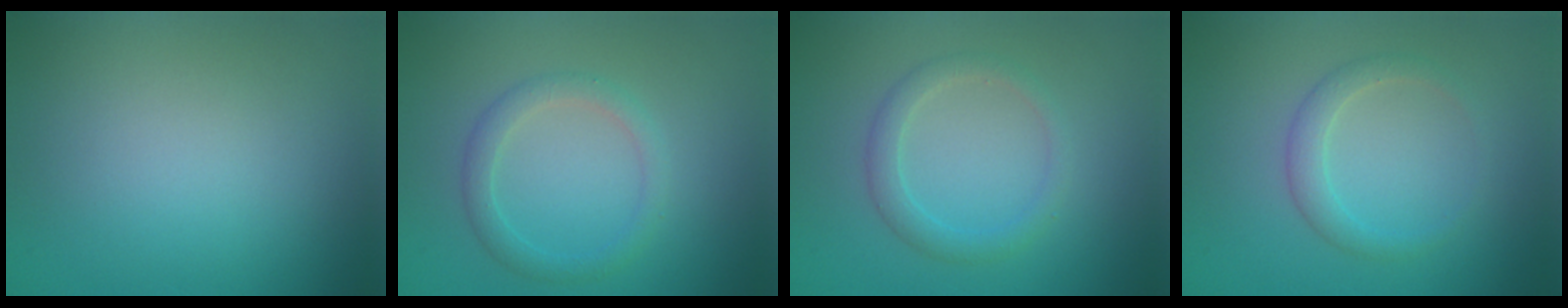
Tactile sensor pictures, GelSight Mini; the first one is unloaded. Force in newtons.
{"total": 2.1, "press": 2.1, "slide": 0.1}
{"total": 2.1, "press": 2.1, "slide": 0.2}
{"total": 1.9, "press": 1.9, "slide": 0.1}